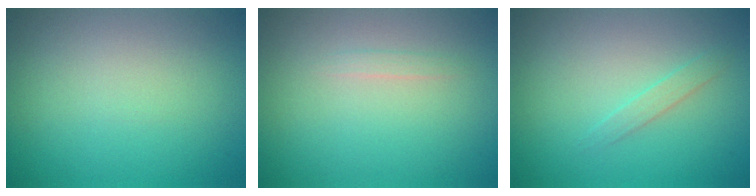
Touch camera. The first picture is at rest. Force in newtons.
{"total": 0.6, "press": 0.6, "slide": 0.0}
{"total": 1.0, "press": 1.0, "slide": 0.0}